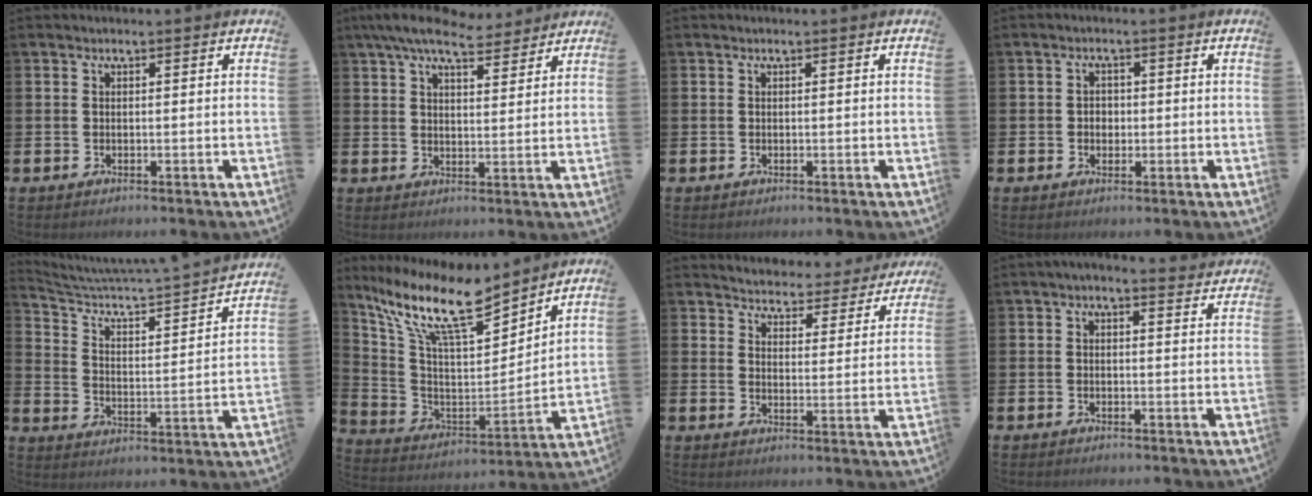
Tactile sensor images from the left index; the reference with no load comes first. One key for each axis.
{"total": 7.6, "fx": 6.7, "fy": 2.0, "fz": 3.0, "tx": -0.071, "ty": -0.025, "tz": 0.123}
{"total": 0.0}
{"total": 1.9, "fx": -0.1, "fy": 1.6, "fz": 0.9, "tx": -0.004, "ty": 0.002, "tz": -0.008}
{"total": 5.4, "fx": 4.8, "fy": 0.2, "fz": 2.4, "tx": -0.072, "ty": -0.050, "tz": 0.071}
{"total": 13.5, "fx": 10.6, "fy": 3.6, "fz": 7.5, "tx": -0.185, "ty": -0.064, "tz": 0.184}
{"total": 4.4, "fx": 4.3, "fy": 0.8, "fz": -0.1, "tx": -0.018, "ty": -0.040, "tz": 0.070}
{"total": 1.2, "fx": 0.9, "fy": 0.4, "fz": 0.6, "tx": -0.001, "ty": -0.001, "tz": 0.014}